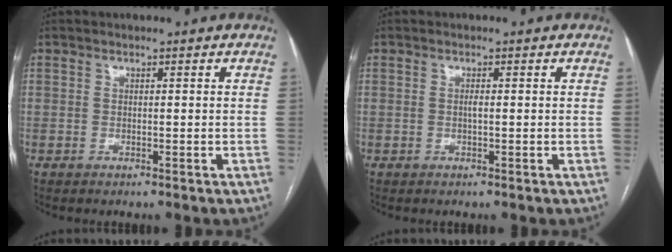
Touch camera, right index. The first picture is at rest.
{"total": 0.7, "force": [-0.1, 0.1, 0.7], "torque": [-0.014, 0.000, -0.001]}